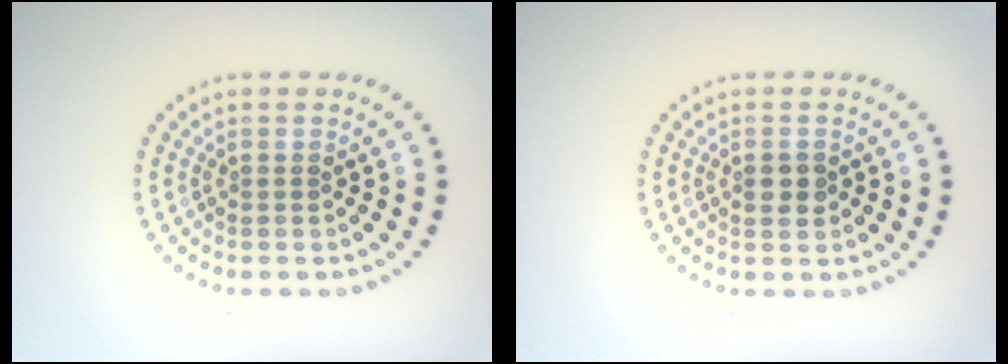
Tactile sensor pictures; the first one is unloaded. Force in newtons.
{"total": 1.6, "press": 1.6, "slide": 0.2}